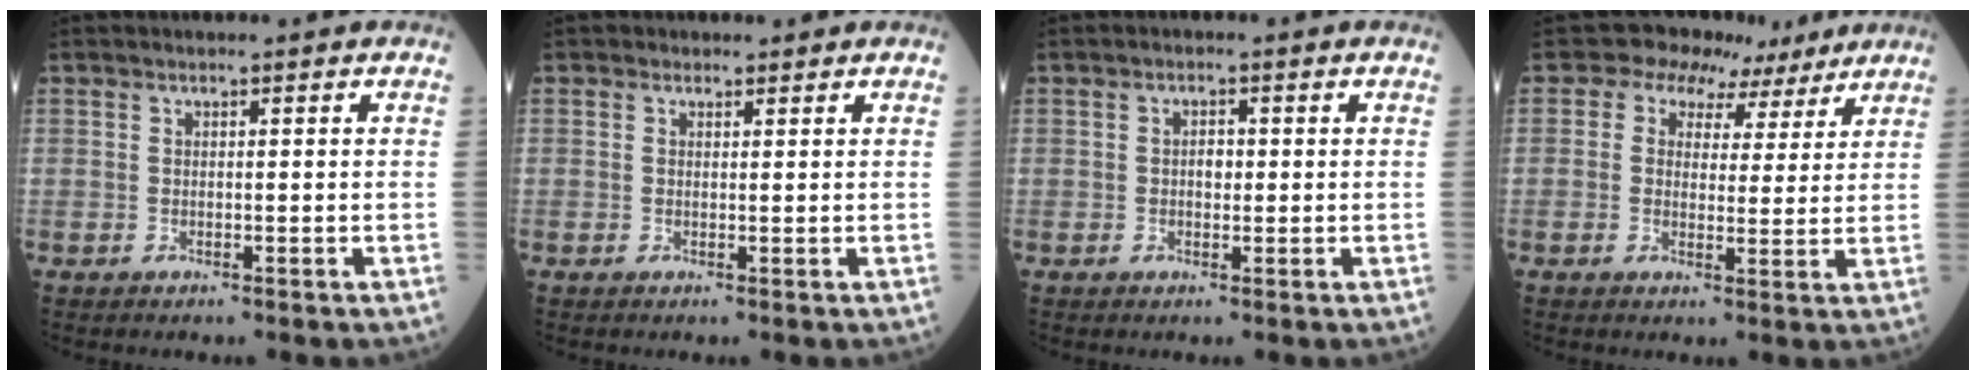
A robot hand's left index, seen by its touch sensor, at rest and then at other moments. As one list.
[{"total": 0.9, "force": [0.6, 0.7, 0.0], "torque": [0.002, -0.002, 0.004]}, {"total": 1.7, "force": [0.0, 1.1, 1.3], "torque": [-0.021, 0.003, -0.002]}, {"total": 6.7, "force": [4.4, 4.8, 1.6], "torque": [-0.015, 0.023, 0.053]}]